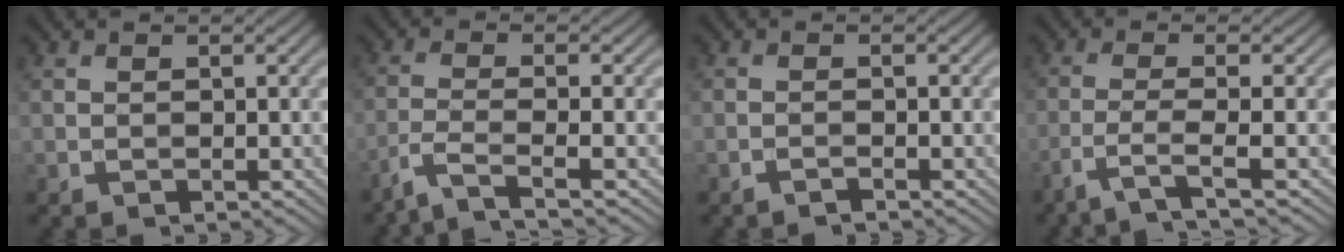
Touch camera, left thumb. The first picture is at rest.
{"total": 4.4, "force": [-3.1, 0.6, 3.1], "torque": [-0.053, 0.001, -0.080]}
{"total": 1.0, "force": [-0.8, 0.0, 0.5], "torque": [-0.009, 0.004, -0.020]}
{"total": 4.2, "force": [-2.4, 0.4, 3.4], "torque": [-0.059, 0.005, -0.070]}